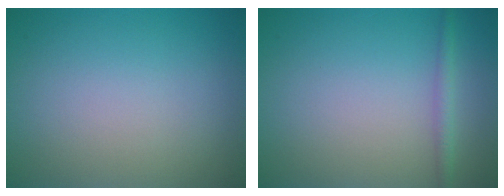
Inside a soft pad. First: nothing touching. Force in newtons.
{"total": 1.5, "press": 1.5, "slide": 0.0}